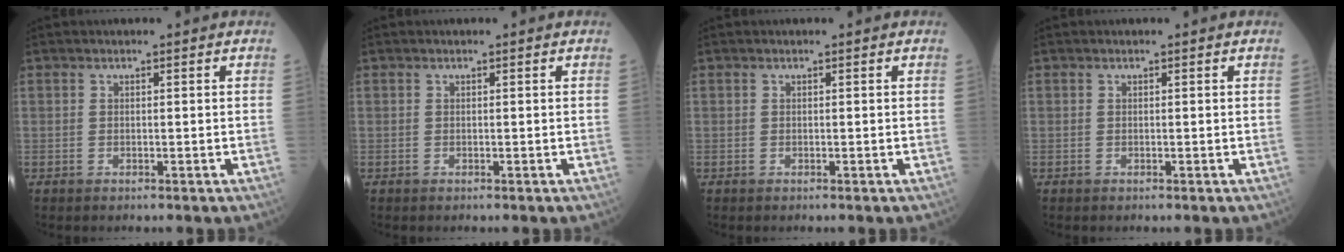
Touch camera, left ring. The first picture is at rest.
{"total": 0.0}
{"total": 0.0}
{"total": 0.0}